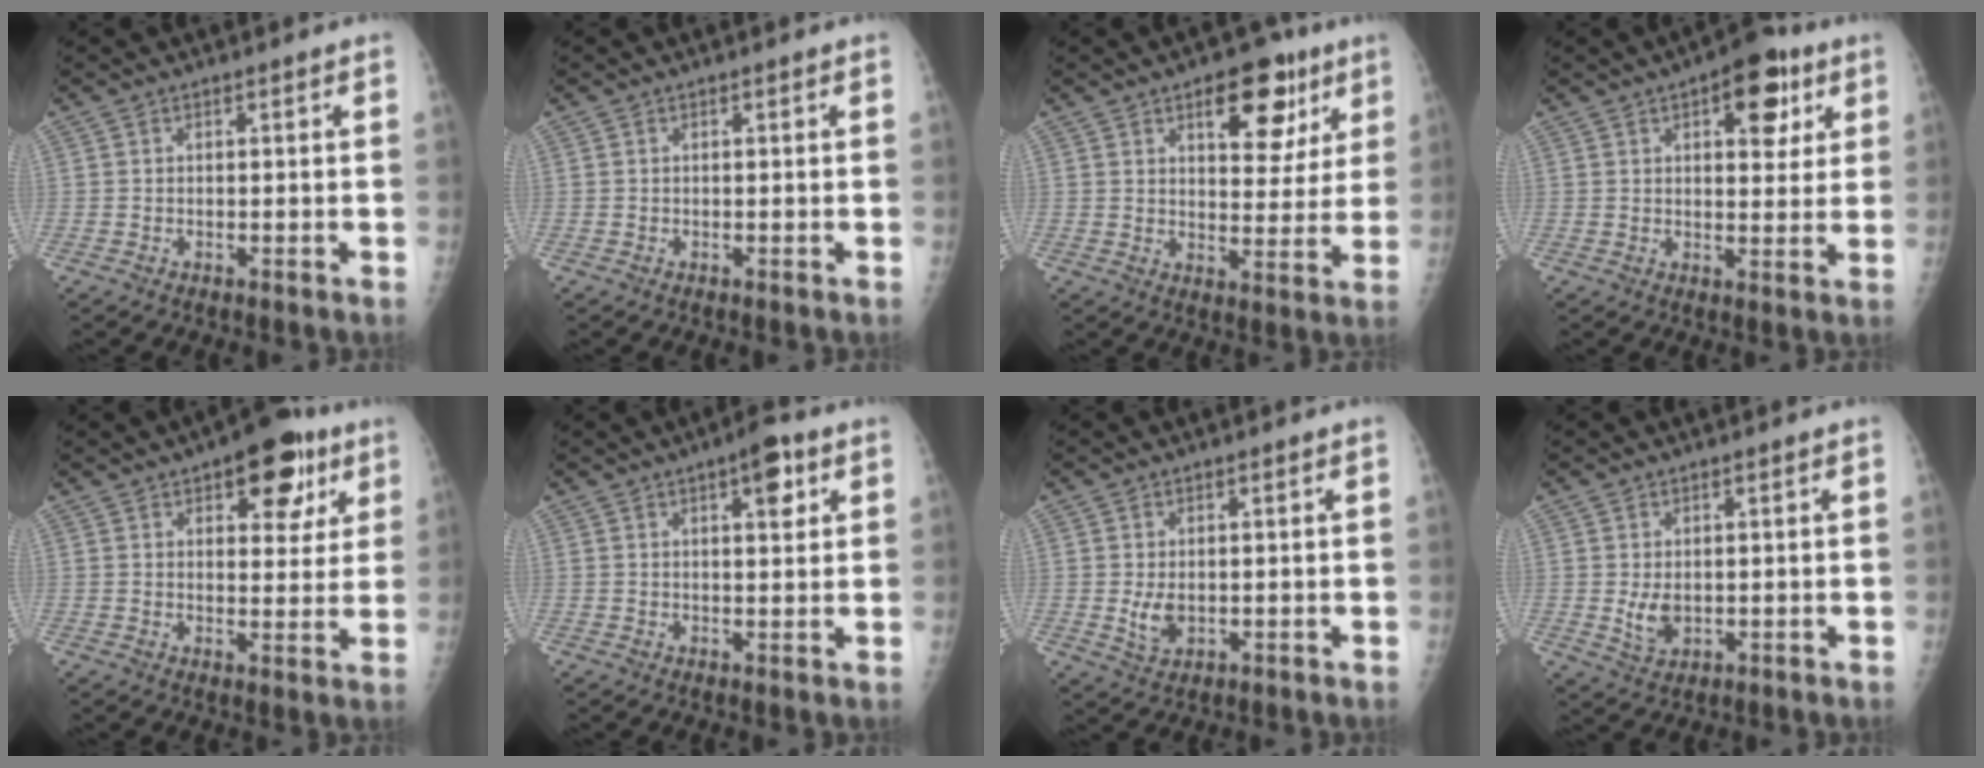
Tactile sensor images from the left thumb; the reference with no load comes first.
{"total": 0.0}
{"total": 12.1, "force": [6.3, 6.2, 8.3], "torque": [-0.067, -0.024, 0.085]}
{"total": 10.3, "force": [4.7, 5.1, 7.6], "torque": [-0.063, -0.011, 0.058]}
{"total": 11.6, "force": [6.1, 5.8, 8.1], "torque": [-0.061, -0.019, 0.076]}
{"total": 5.6, "force": [2.6, 2.0, 4.5], "torque": [-0.050, -0.008, 0.033]}
{"total": 3.5, "force": [0.0, 2.3, 2.6], "torque": [-0.043, -0.009, 0.006]}
{"total": 3.8, "force": [0.1, 2.6, 2.8], "torque": [-0.043, -0.011, 0.011]}